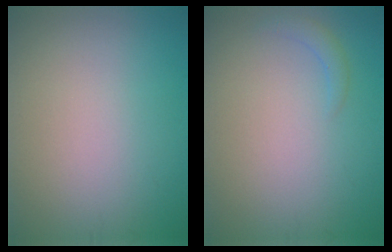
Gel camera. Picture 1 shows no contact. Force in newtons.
{"total": 1.1, "press": 1.1, "slide": 0.1}